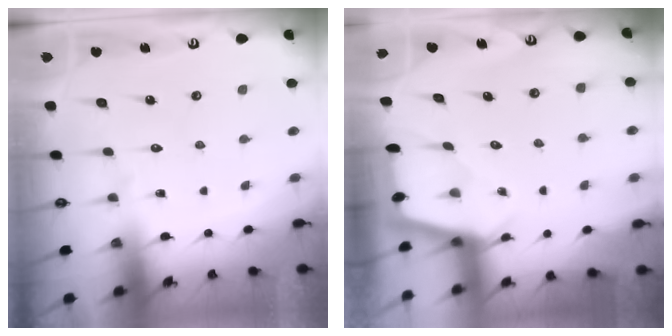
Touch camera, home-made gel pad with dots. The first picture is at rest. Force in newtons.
{"total": 2.3, "press": 2.3, "slide": 0.3}